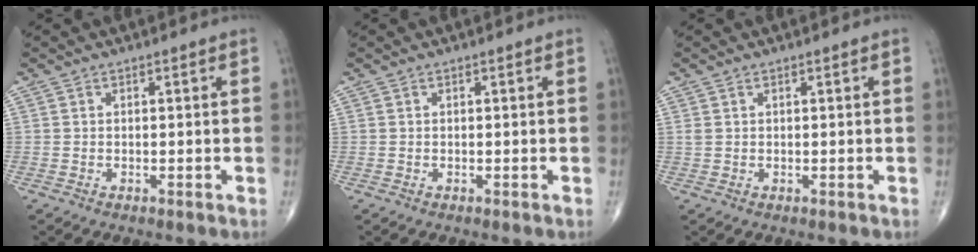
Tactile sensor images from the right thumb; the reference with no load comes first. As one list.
[{"total": 0.0}, {"total": 1.0, "force": [0.5, 0.4, 0.7], "torque": [-0.019, 0.011, 0.016]}]